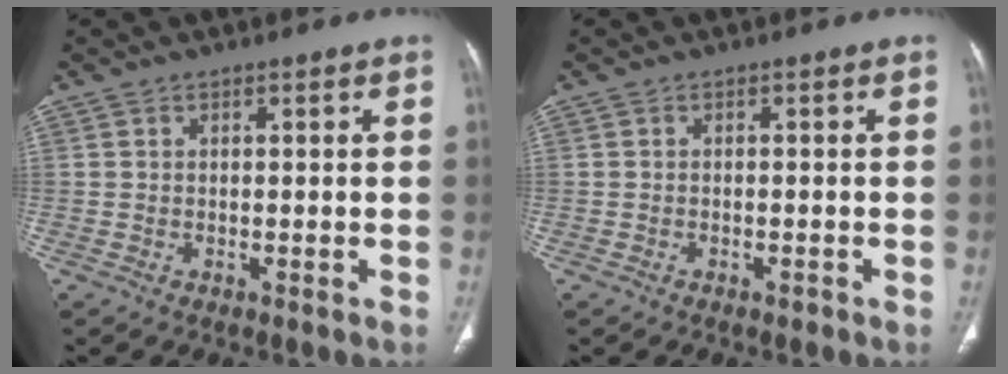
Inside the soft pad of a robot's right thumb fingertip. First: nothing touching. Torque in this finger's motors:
{"motor_torque": [-0.33, 0.20, -0.28, 0.17, 0.02]}